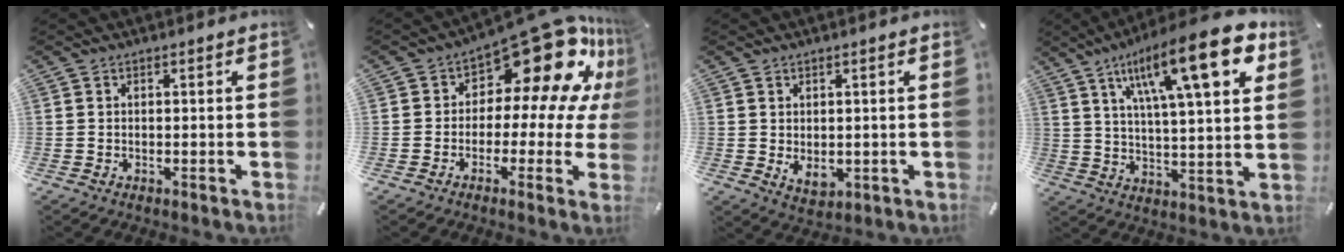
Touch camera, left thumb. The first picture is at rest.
{"total": 19.1, "force": [9.9, 10.0, 12.9], "torque": [-0.174, -0.077, 0.166]}
{"total": 3.6, "force": [0.2, 2.5, 2.6], "torque": [-0.045, -0.003, 0.004]}
{"total": 21.6, "force": [11.5, 5.4, 17.4], "torque": [-0.281, -0.050, 0.175]}